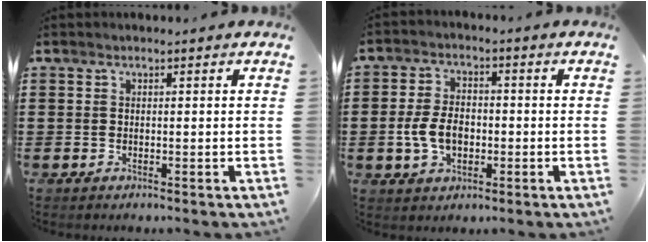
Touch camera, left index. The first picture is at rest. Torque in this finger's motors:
{"motor_torque": [0.93, 0.07, 0.33, 0.10]}